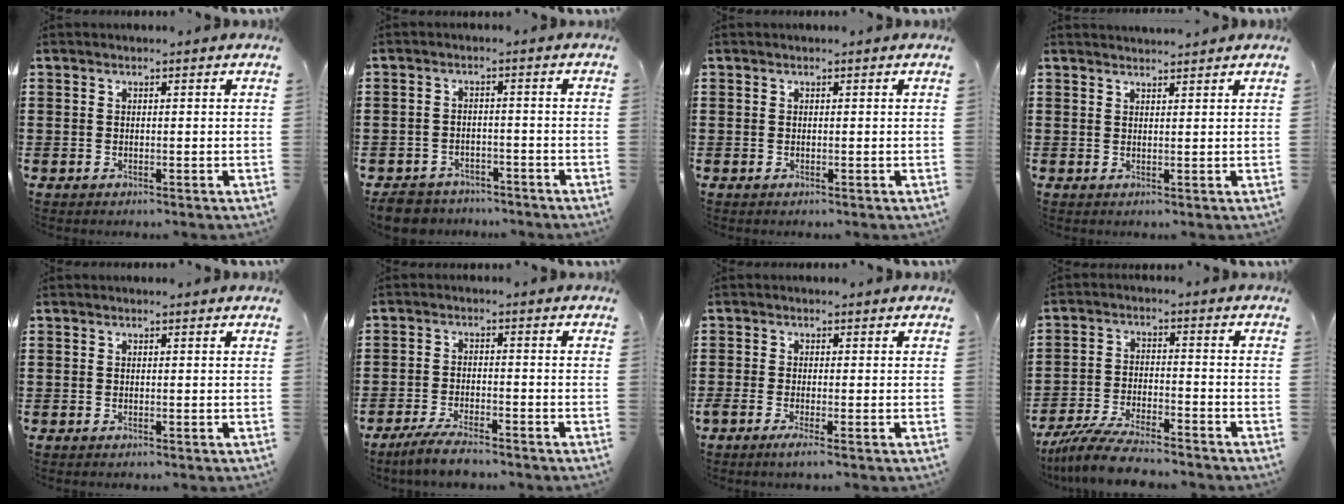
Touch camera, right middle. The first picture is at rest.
{"total": 3.8, "force": [-3.7, 1.1, 0.2], "torque": [-0.015, 0.004, -0.079]}
{"total": 0.0}
{"total": 1.5, "force": [1.5, -0.1, 0.0], "torque": [-0.002, 0.000, 0.029]}
{"total": 0.0}
{"total": 4.3, "force": [-3.9, 0.5, 1.8], "torque": [-0.044, -0.003, -0.079]}
{"total": 1.6, "force": [-0.8, 0.0, 1.4], "torque": [-0.031, -0.007, -0.017]}
{"total": 7.4, "force": [-6.8, 0.9, 3.0], "torque": [-0.069, 0.001, -0.132]}